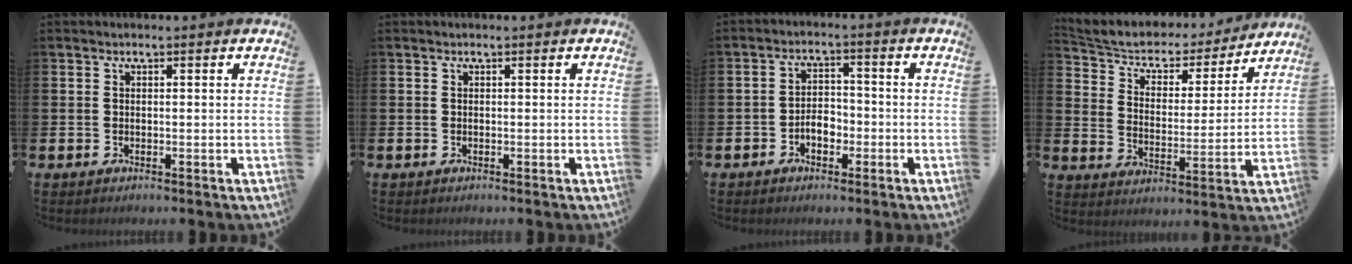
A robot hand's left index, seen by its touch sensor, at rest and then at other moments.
{"total": 0.0}
{"total": 3.2, "force": [-1.5, 2.0, 1.9], "torque": [-0.035, 0.006, -0.032]}
{"total": 5.6, "force": [5.0, 2.1, 1.1], "torque": [-0.055, -0.038, 0.082]}